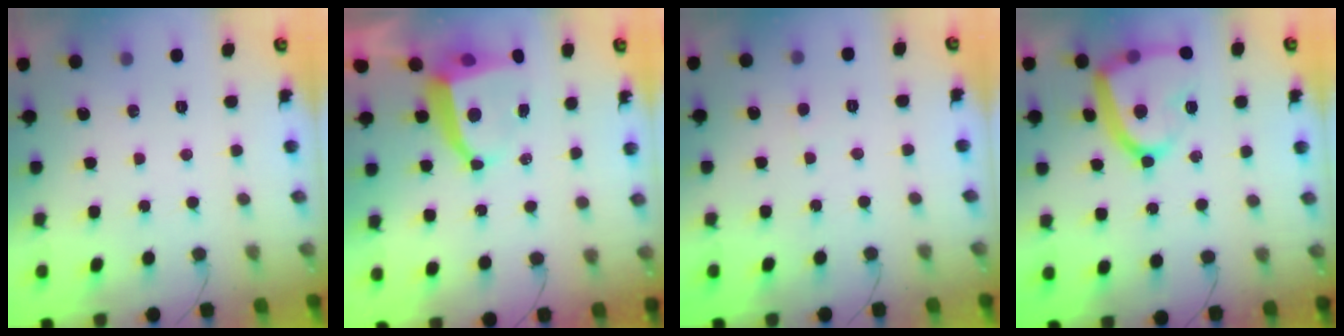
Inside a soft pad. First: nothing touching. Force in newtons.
{"total": 7.8, "press": 7.8, "slide": 0.5}
{"total": 2.2, "press": 2.2, "slide": 0.2}
{"total": 17.7, "press": 17.6, "slide": 1.7}